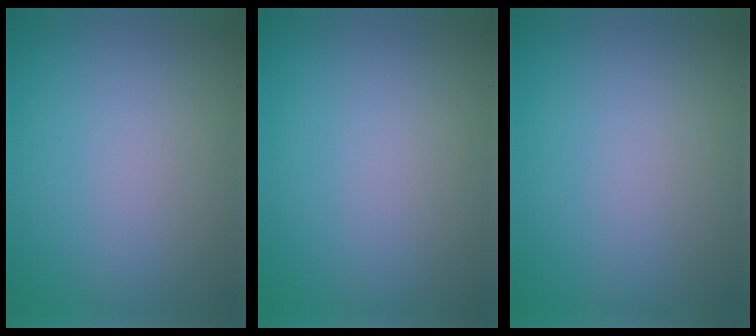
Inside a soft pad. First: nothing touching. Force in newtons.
{"total": 0.0}
{"total": 0.0}